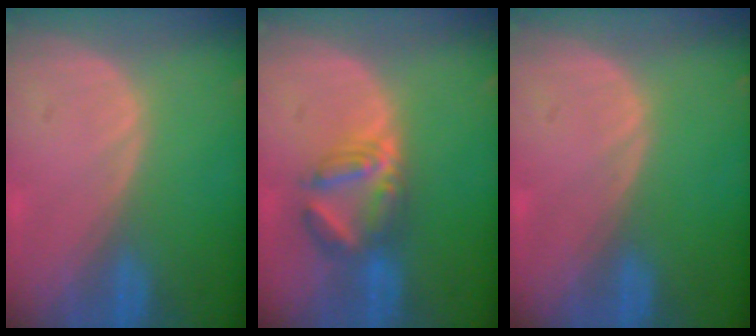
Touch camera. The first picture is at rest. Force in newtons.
{"total": 6.0, "press": 5.9, "slide": 0.7}
{"total": 0.0}